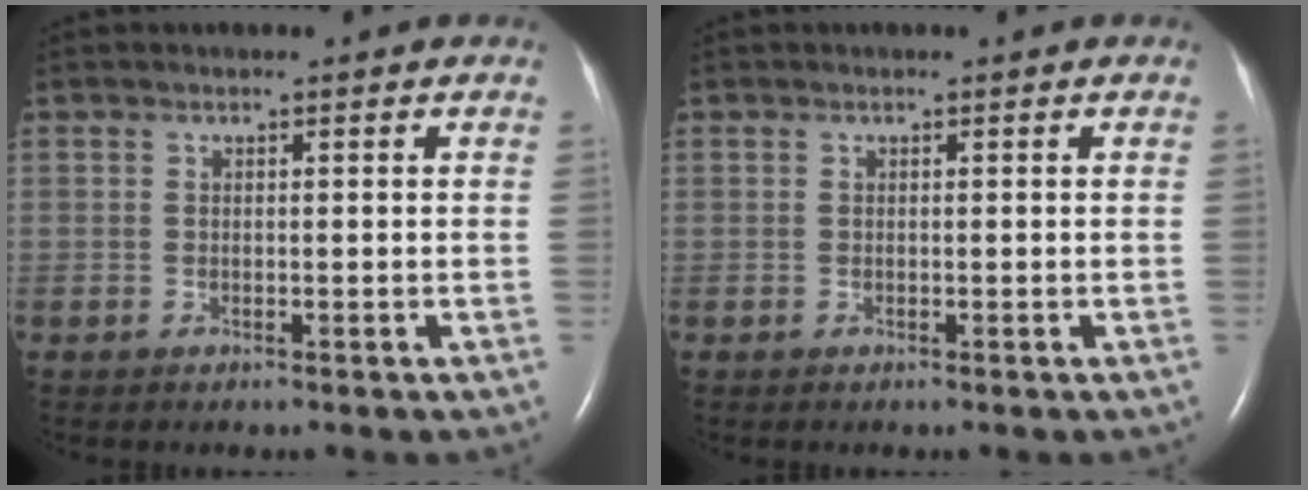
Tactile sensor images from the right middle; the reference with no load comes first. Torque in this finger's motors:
{"motor_torque": [-0.04, 0.08, 0.00, 0.00]}